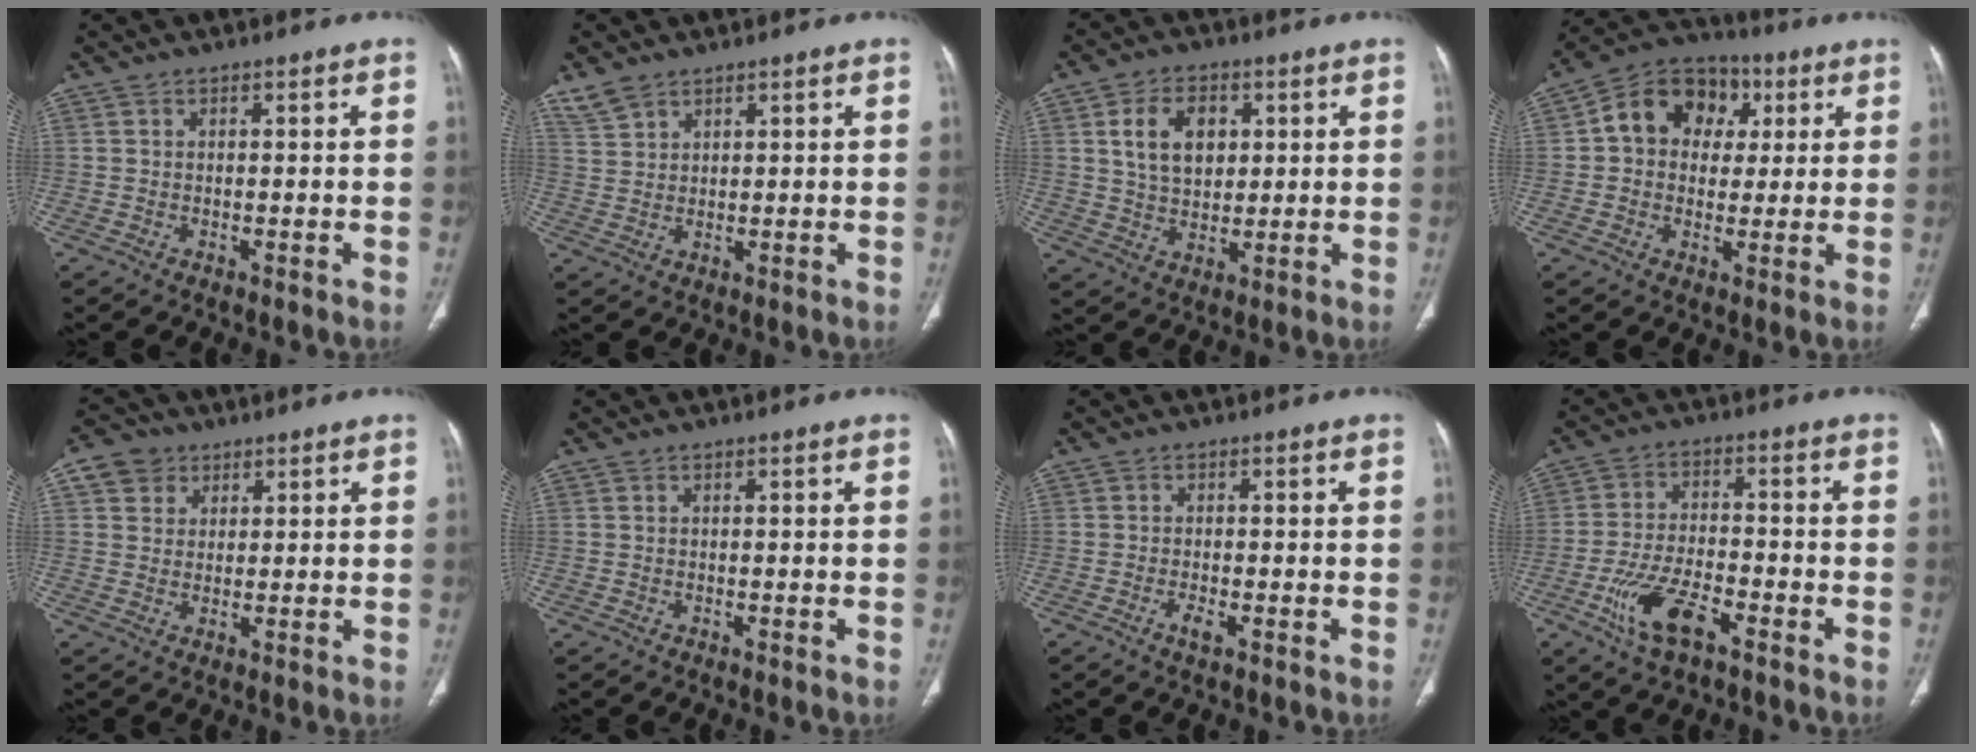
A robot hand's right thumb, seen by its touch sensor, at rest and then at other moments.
{"total": 3.8, "force": [3.0, 1.9, 1.3], "torque": [-0.025, -0.003, 0.069]}
{"total": 9.3, "force": [2.7, 6.3, 6.3], "torque": [-0.084, -0.009, 0.050]}
{"total": 12.8, "force": [2.8, 10.4, 6.9], "torque": [-0.077, 0.017, 0.033]}
{"total": 5.6, "force": [2.6, 4.7, 1.5], "torque": [-0.010, -0.002, 0.047]}
{"total": 0.0}
{"total": 1.8, "force": [-0.9, 0.5, 1.5], "torque": [-0.033, -0.003, -0.020]}
{"total": 10.2, "force": [-5.2, 4.0, 7.8], "torque": [-0.162, 0.019, -0.094]}